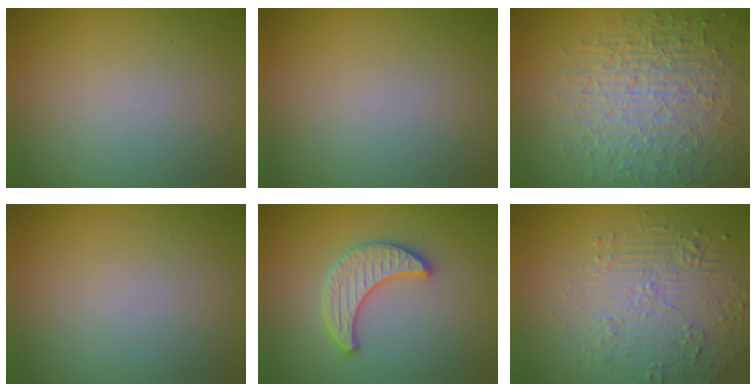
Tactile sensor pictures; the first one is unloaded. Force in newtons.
{"total": 0.0}
{"total": 9.0, "press": 6.2, "slide": 6.5}
{"total": 0.0}
{"total": 3.3, "press": 3.2, "slide": 0.3}
{"total": 5.0, "press": 3.8, "slide": 3.2}